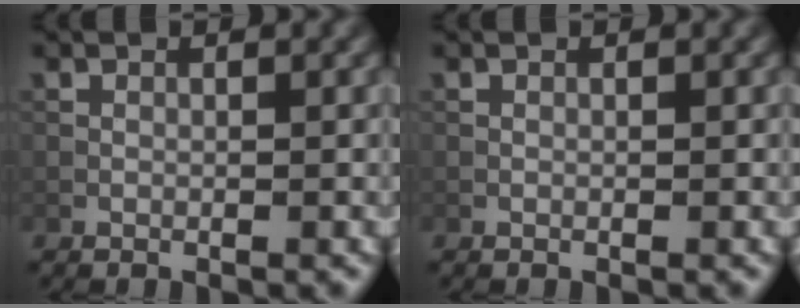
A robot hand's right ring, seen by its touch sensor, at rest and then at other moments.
{"total": 0.0}